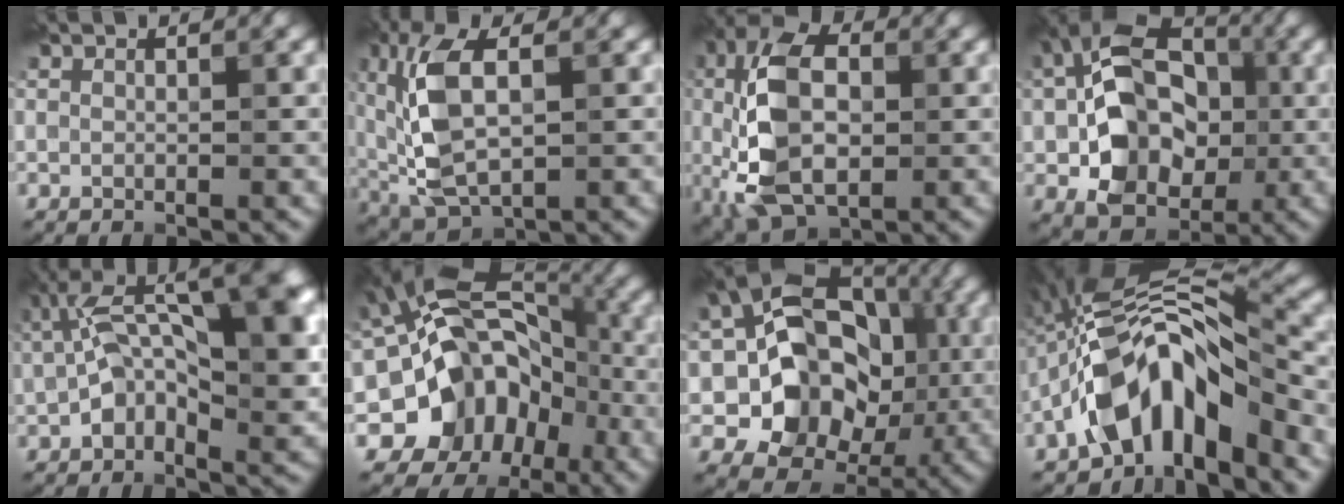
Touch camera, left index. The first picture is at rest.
{"total": 8.4, "force": [1.1, 4.1, 7.2], "torque": [-0.174, 0.002, 0.024]}
{"total": 10.3, "force": [-0.9, 6.0, 8.3], "torque": [-0.193, 0.007, -0.023]}
{"total": 12.5, "force": [-1.0, 9.0, 8.6], "torque": [-0.130, 0.007, -0.030]}
{"total": 13.0, "force": [2.8, 5.6, 11.4], "torque": [-0.182, 0.020, 0.039]}
{"total": 14.1, "force": [-4.0, 11.4, 7.3], "torque": [-0.087, 0.009, -0.089]}
{"total": 12.0, "force": [-0.8, 9.5, 7.3], "torque": [-0.087, 0.010, -0.028]}
{"total": 11.4, "force": [-4.6, 5.1, 9.1], "torque": [-0.150, 0.021, -0.092]}